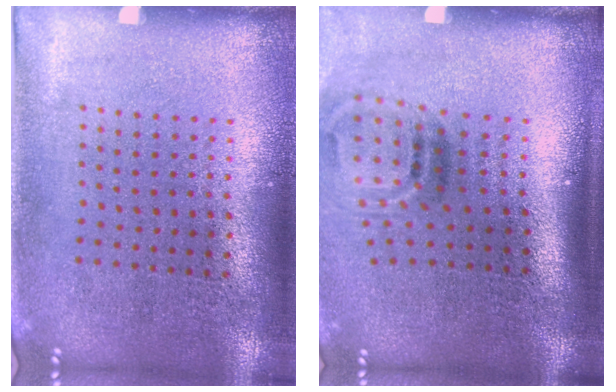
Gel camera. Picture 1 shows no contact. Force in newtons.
{"total": 2.1, "press": 1.3, "slide": 1.7}